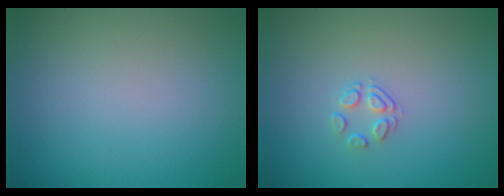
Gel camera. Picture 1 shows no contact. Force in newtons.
{"total": 1.5, "press": 0.8, "slide": 1.3}